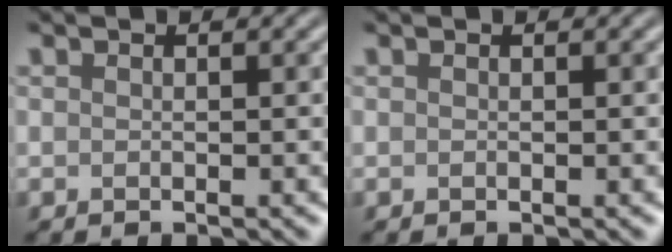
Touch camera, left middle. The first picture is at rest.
{"total": 0.0}